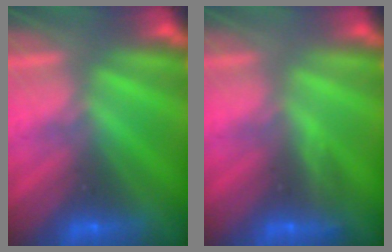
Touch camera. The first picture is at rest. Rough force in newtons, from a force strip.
{"total": 3.0}